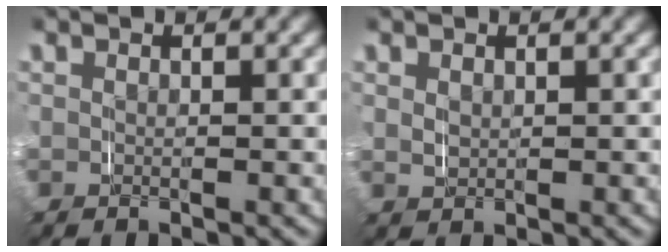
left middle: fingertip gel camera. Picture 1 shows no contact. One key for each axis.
{"total": 1.3, "fx": 0.4, "fy": 1.0, "fz": 0.7, "tx": -0.015, "ty": -0.004, "tz": 0.015}